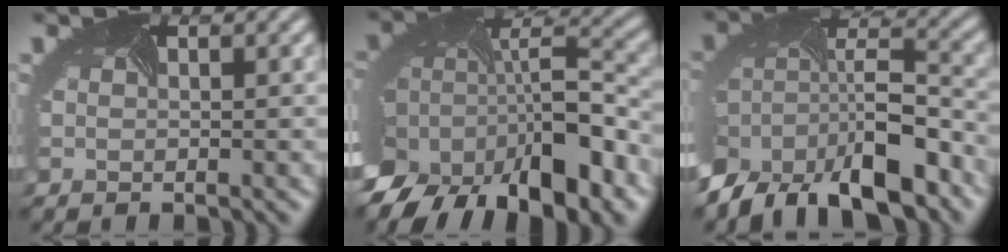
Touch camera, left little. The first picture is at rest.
{"total": 16.9, "force": [-7.5, 9.2, 12.1], "torque": [-0.239, -0.035, -0.098]}
{"total": 11.0, "force": [-7.0, 5.2, 6.7], "torque": [-0.117, -0.009, -0.118]}